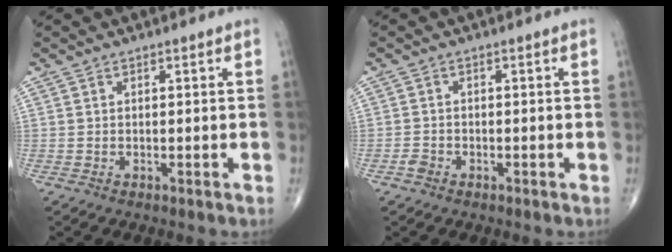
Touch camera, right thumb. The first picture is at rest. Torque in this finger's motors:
{"motor_torque": [2.69, 2.32, -0.06, -0.10, -0.01]}